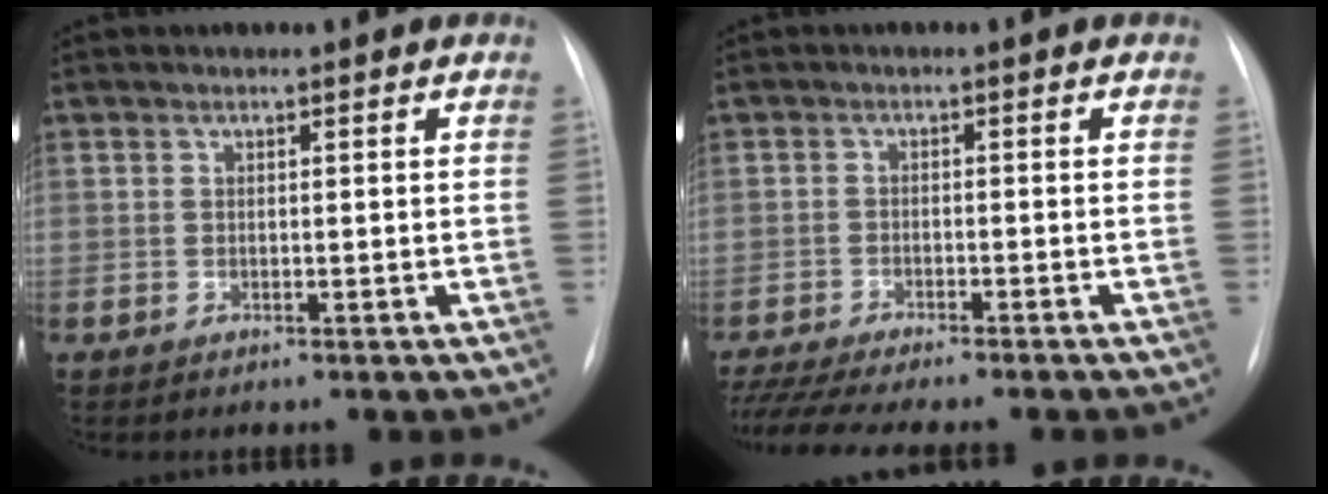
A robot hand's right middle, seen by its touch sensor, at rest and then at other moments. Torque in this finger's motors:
{"motor_torque": [1.06, -1.08, 0.15, 0.06]}